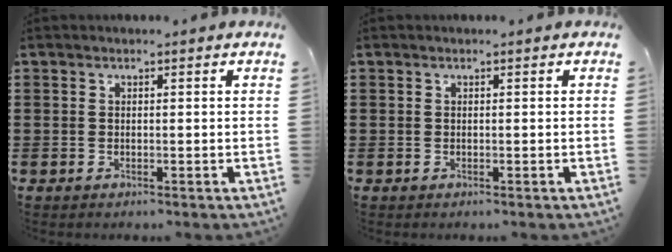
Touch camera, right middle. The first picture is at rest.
{"total": 0.0}